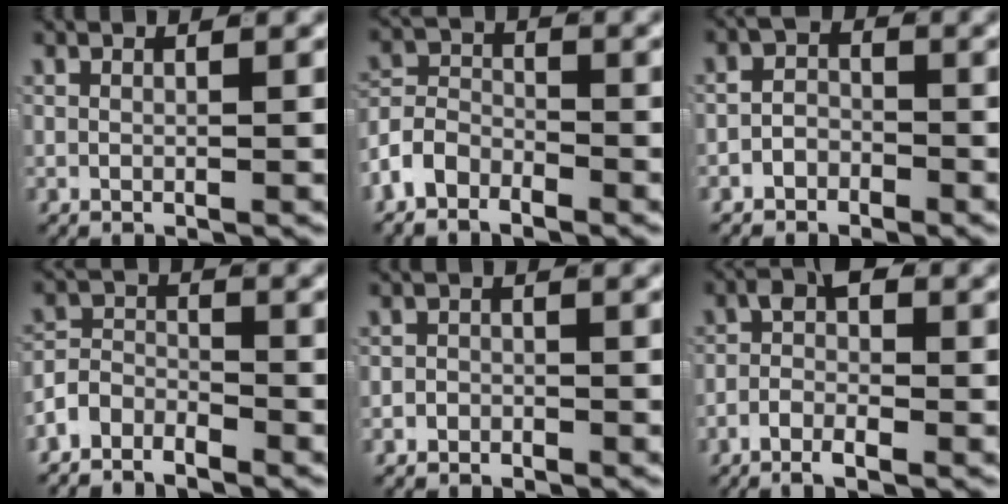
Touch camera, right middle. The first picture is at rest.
{"total": 4.7, "force": [-2.5, 3.6, 1.8], "torque": [-0.035, -0.010, -0.049]}
{"total": 2.4, "force": [-1.9, 1.5, 0.3], "torque": [0.005, -0.007, -0.035]}
{"total": 4.4, "force": [-3.2, 2.8, 1.1], "torque": [-0.015, -0.013, -0.064]}
{"total": 1.3, "force": [-1.1, 0.7, -0.2], "torque": [0.011, -0.002, -0.021]}
{"total": 3.8, "force": [-1.3, 2.1, 2.9], "torque": [-0.042, -0.001, -0.032]}